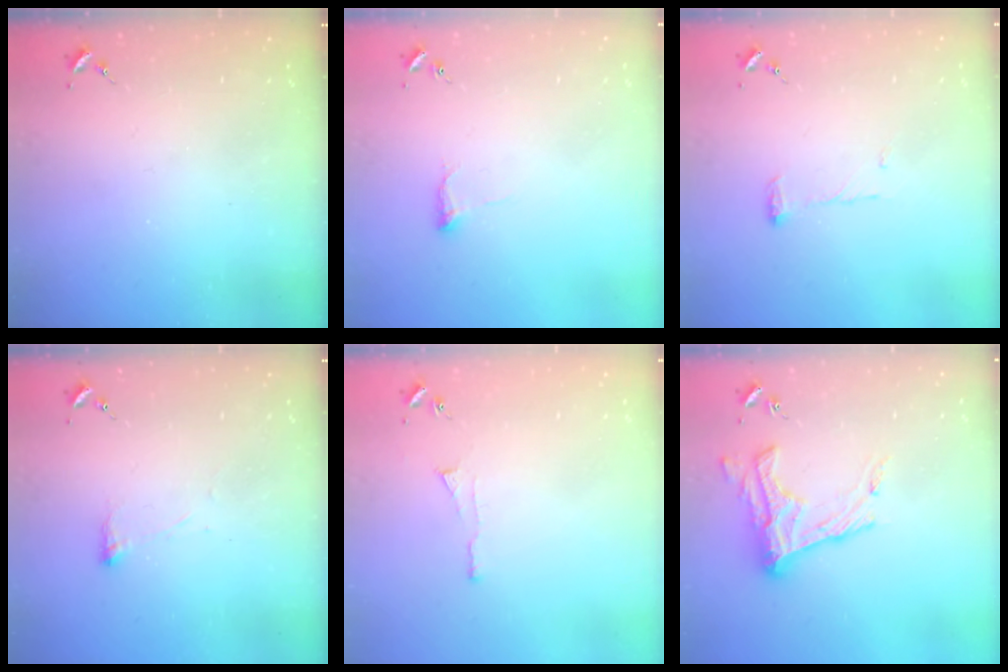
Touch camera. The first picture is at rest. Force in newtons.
{"total": 6.2, "press": 6.2, "slide": 0.9}
{"total": 6.3, "press": 6.3, "slide": 0.6}
{"total": 2.8, "press": 2.7, "slide": 0.8}
{"total": 3.5, "press": 3.5, "slide": 0.5}
{"total": 15.9, "press": 15.9, "slide": 0.9}